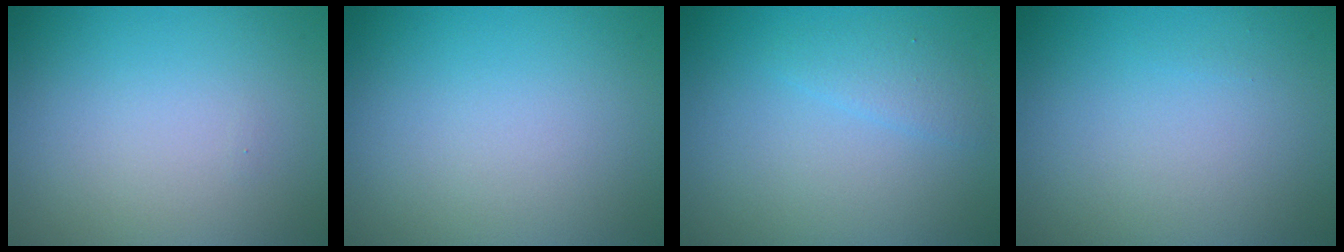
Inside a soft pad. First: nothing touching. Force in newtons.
{"total": 0.0}
{"total": 1.5, "press": 1.5, "slide": 0.1}
{"total": 0.0}